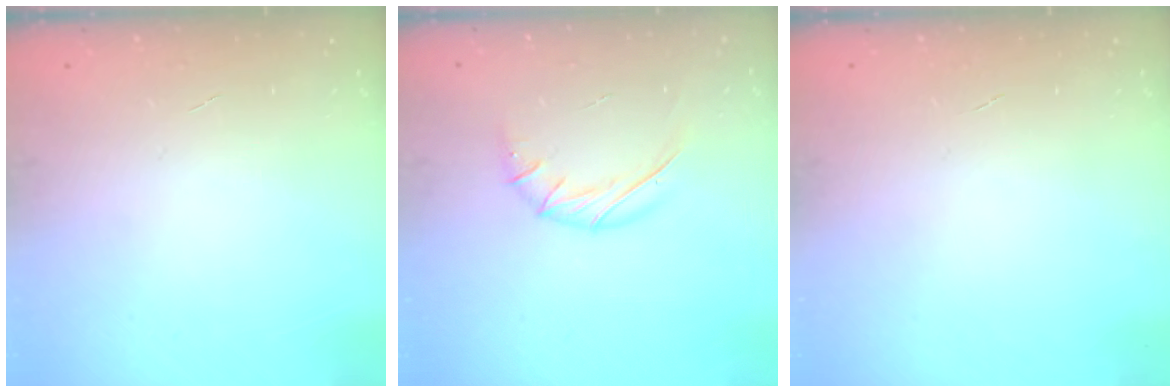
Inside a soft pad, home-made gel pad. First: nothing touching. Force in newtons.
{"total": 8.5, "press": 8.5, "slide": 0.6}
{"total": 0.0}